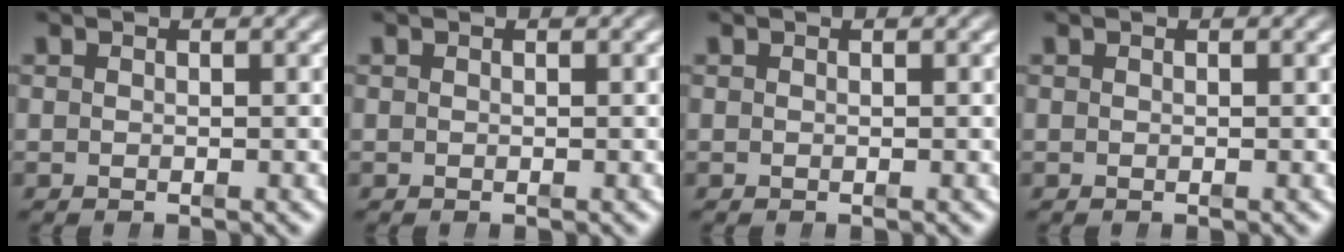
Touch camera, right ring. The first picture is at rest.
{"total": 0.0}
{"total": 0.0}
{"total": 0.0}